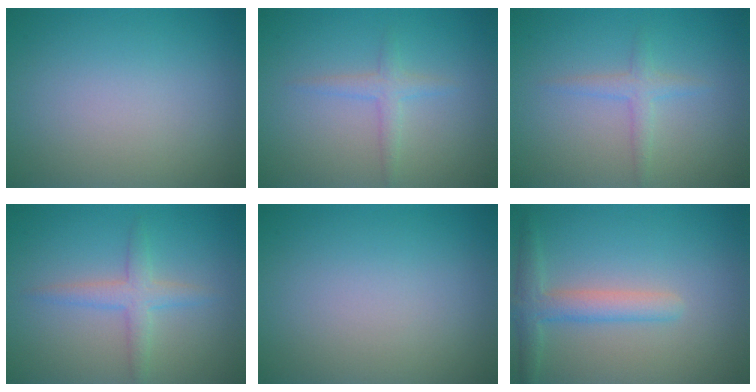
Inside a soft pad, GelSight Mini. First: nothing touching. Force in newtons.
{"total": 1.6, "press": 1.6, "slide": 0.1}
{"total": 1.6, "press": 1.6, "slide": 0.1}
{"total": 2.4, "press": 2.4, "slide": 0.0}
{"total": 0.0}
{"total": 3.1, "press": 3.0, "slide": 0.3}